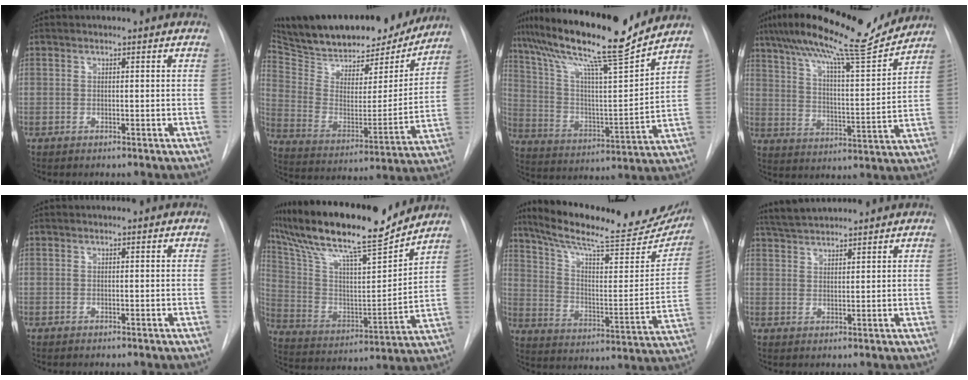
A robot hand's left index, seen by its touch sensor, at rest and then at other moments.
{"total": 28.0, "force": [24.3, 8.7, 10.8], "torque": [-0.207, -0.014, 0.353]}
{"total": 20.6, "force": [17.0, 0.3, 11.7], "torque": [-0.207, -0.006, 0.284]}
{"total": 18.7, "force": [16.0, 1.8, 9.4], "torque": [-0.167, 0.005, 0.247]}
{"total": 0.0}
{"total": 22.9, "force": [19.0, 2.5, 12.5], "torque": [-0.241, 0.007, 0.321]}
{"total": 27.7, "force": [23.5, 5.4, 13.6], "torque": [-0.210, -0.043, 0.319]}
{"total": 5.9, "force": [5.6, 0.4, 1.8], "torque": [-0.038, 0.031, 0.106]}